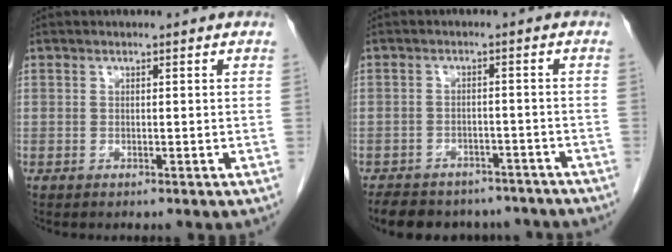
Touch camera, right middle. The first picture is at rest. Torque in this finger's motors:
{"motor_torque": [1.10, -1.04, 0.06, 0.05]}